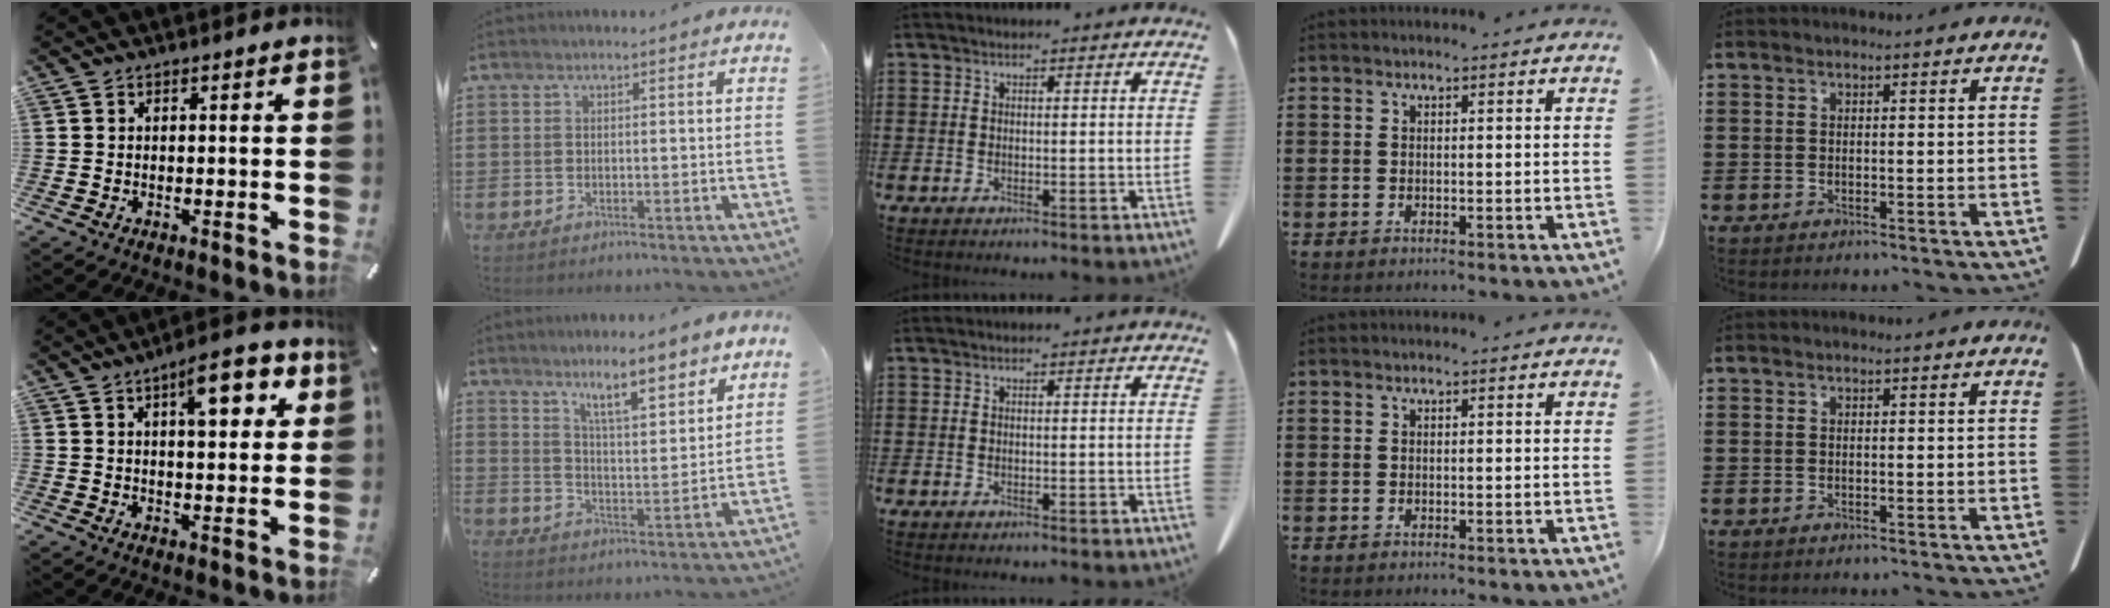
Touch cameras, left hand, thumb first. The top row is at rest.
{"thumb": {"total": 10.2, "force": [4.6, 4.2, 8.2], "torque": [-0.101, -0.017, 0.067]}, "index": {"total": 8.5, "force": [6.9, 1.5, 4.9], "torque": [-0.080, -0.034, 0.115]}}